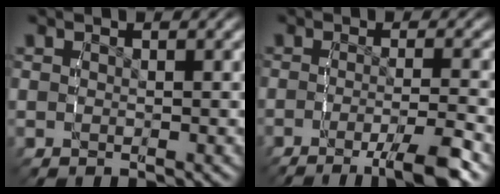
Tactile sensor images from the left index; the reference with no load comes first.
{"total": 5.0, "force": [-3.3, 0.3, 3.8], "torque": [-0.054, -0.003, -0.058]}